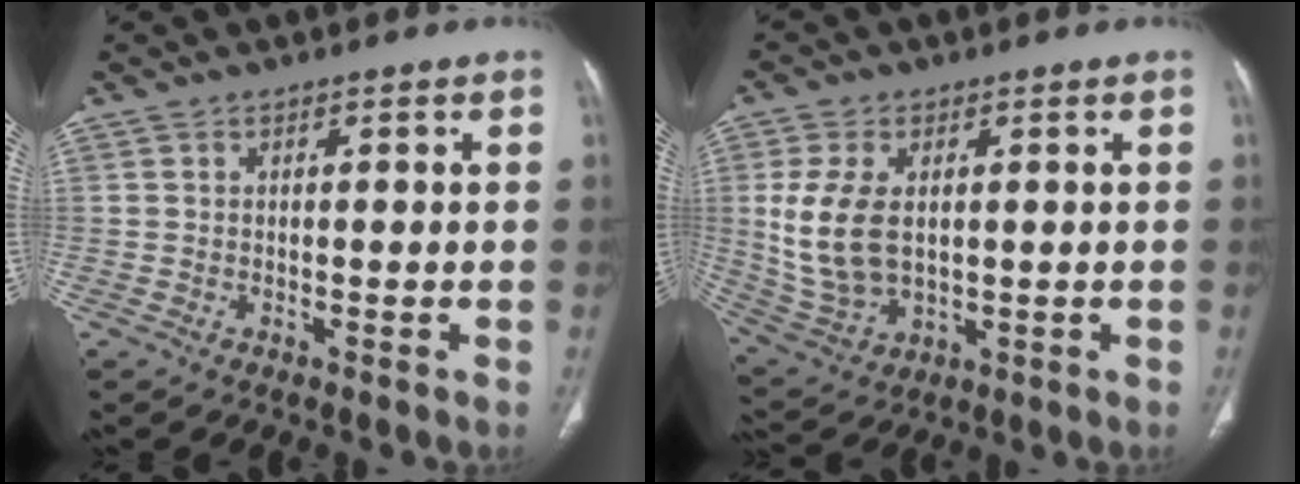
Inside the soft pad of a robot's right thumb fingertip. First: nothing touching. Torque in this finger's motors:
{"motor_torque": [-0.43, 0.46, 0.58, 0.91, 0.16]}